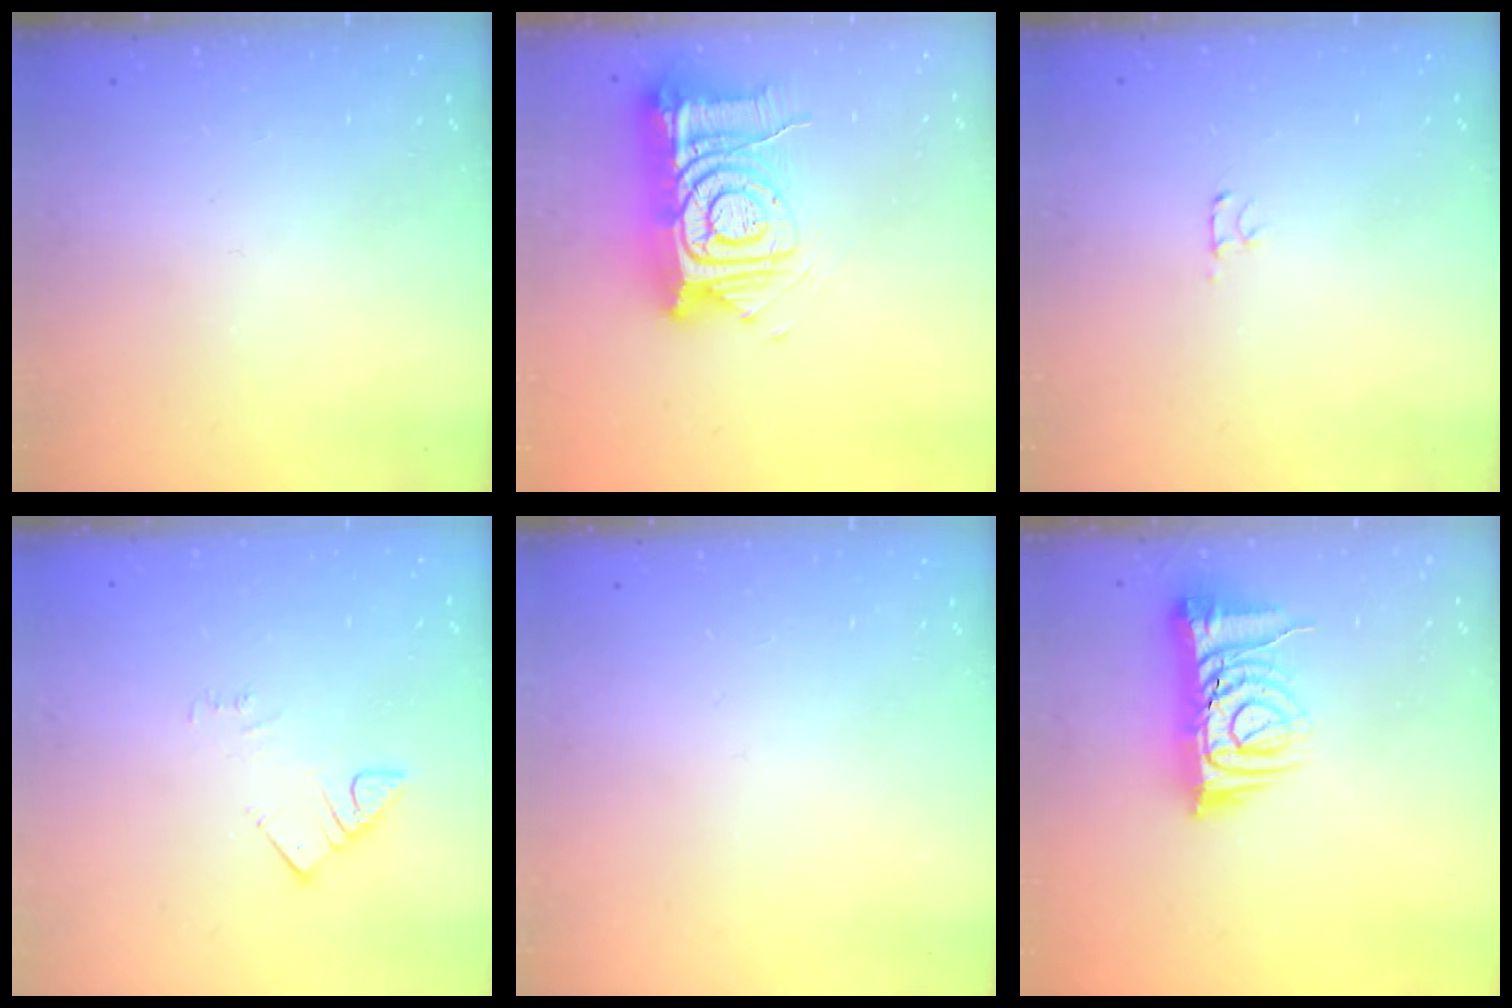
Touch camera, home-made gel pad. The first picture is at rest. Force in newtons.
{"total": 17.1, "press": 17.0, "slide": 1.9}
{"total": 2.5, "press": 2.4, "slide": 0.3}
{"total": 2.8, "press": 2.8, "slide": 0.2}
{"total": 0.0}
{"total": 10.1, "press": 10.0, "slide": 1.4}